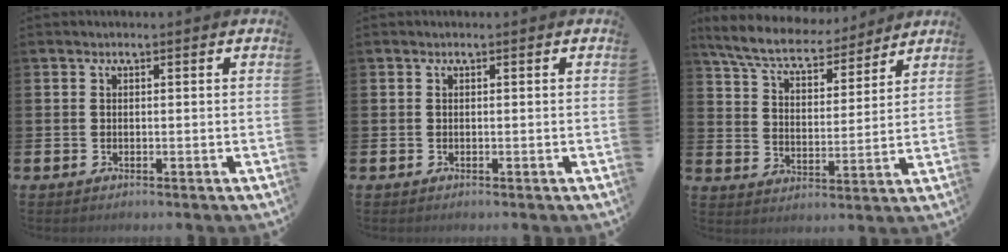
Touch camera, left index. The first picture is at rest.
{"total": 0.0}
{"total": 7.7, "force": [7.1, 1.7, 2.5], "torque": [-0.087, -0.040, 0.126]}